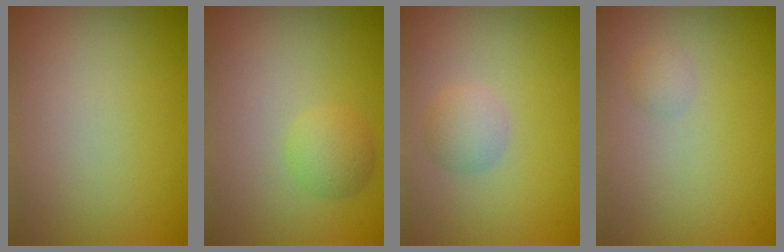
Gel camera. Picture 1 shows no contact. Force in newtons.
{"total": 2.0, "press": 2.0, "slide": 0.1}
{"total": 1.9, "press": 1.9, "slide": 0.1}
{"total": 0.9, "press": 0.9, "slide": 0.0}